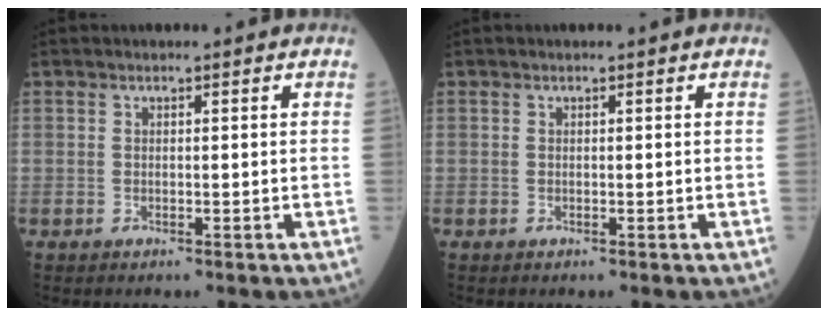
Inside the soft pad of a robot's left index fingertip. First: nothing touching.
{"total": 0.0}